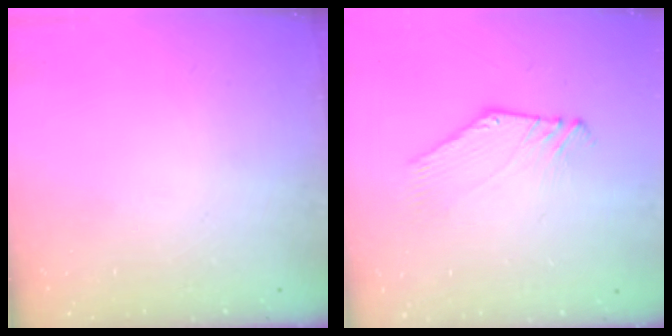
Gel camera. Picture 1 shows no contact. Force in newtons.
{"total": 1.0, "press": 1.0, "slide": 0.0}